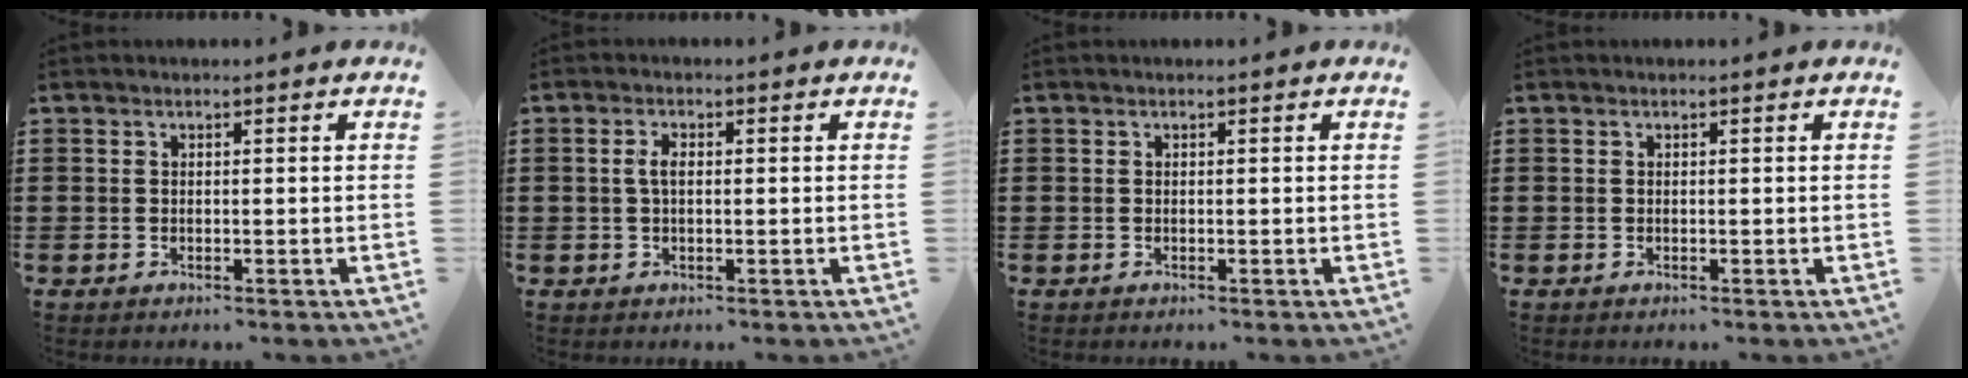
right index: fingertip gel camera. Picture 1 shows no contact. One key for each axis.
{"total": 2.3, "fx": 0.1, "fy": 1.0, "fz": 2.1, "tx": -0.043, "ty": 0.004, "tz": 0.001}
{"total": 0.0}
{"total": 0.0}